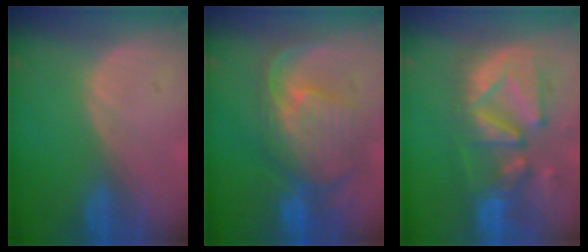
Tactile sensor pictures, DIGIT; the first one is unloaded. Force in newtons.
{"total": 11.1, "press": 9.7, "slide": 5.5}
{"total": 12.7, "press": 11.2, "slide": 6.0}